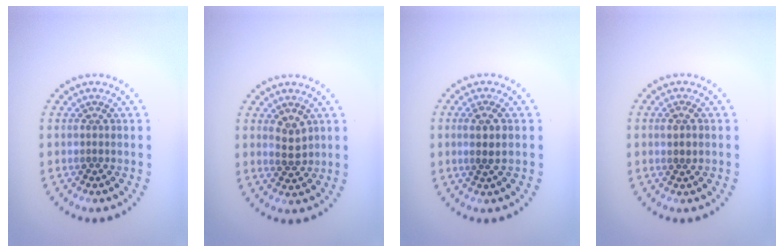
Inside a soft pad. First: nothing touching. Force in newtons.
{"total": 2.2, "press": 2.1, "slide": 0.6}
{"total": 1.5, "press": 1.3, "slide": 0.6}
{"total": 0.9, "press": 0.8, "slide": 0.4}